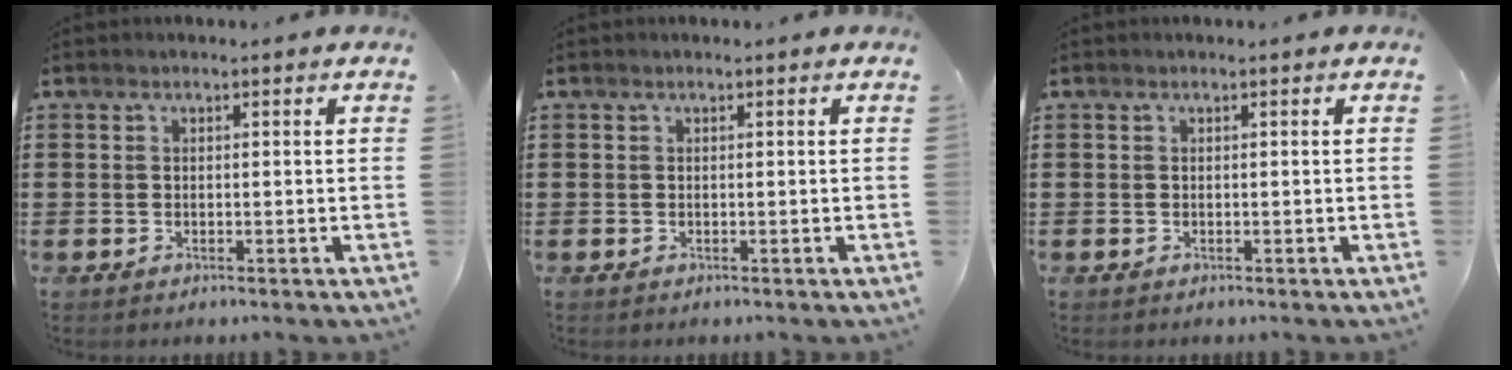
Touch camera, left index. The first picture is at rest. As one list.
[{"total": 0.0}, {"total": 0.0}]